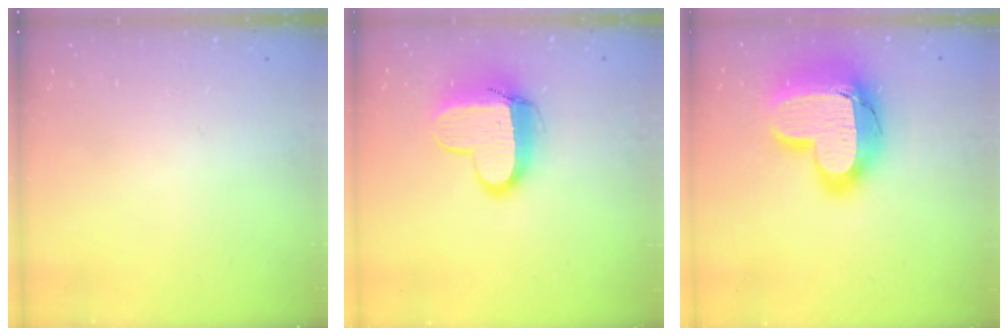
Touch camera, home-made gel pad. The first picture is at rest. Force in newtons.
{"total": 12.7, "press": 12.7, "slide": 1.1}
{"total": 23.0, "press": 22.9, "slide": 1.6}